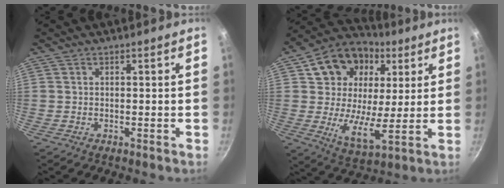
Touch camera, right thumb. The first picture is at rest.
{"total": 17.5, "force": [6.1, 12.6, 10.5], "torque": [-0.160, -0.012, 0.094]}